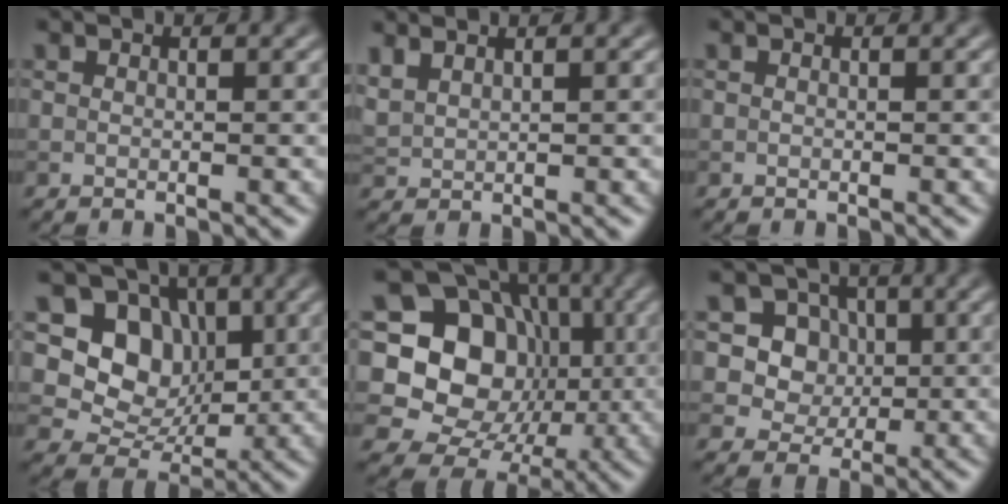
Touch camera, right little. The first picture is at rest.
{"total": 1.8, "force": [1.4, 0.6, 0.9], "torque": [-0.025, 0.011, 0.035]}
{"total": 0.0}
{"total": 7.1, "force": [1.1, 5.8, 3.8], "torque": [-0.056, -0.003, 0.005]}
{"total": 15.0, "force": [0.3, 13.2, 7.1], "torque": [-0.137, 0.030, -0.014]}
{"total": 7.5, "force": [1.9, 6.6, 3.1], "torque": [-0.055, 0.014, 0.026]}